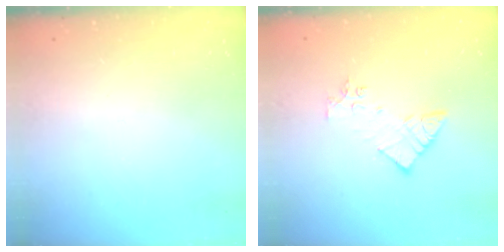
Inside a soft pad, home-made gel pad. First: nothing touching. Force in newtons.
{"total": 8.8, "press": 8.8, "slide": 0.7}